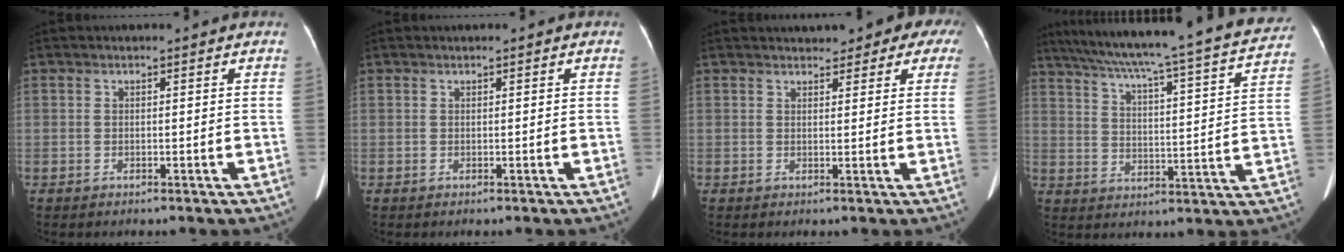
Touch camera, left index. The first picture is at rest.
{"total": 0.0}
{"total": 10.3, "force": [7.8, 5.1, 4.4], "torque": [-0.026, 0.024, 0.077]}
{"total": 27.4, "force": [24.3, 1.1, 12.5], "torque": [-0.203, -0.034, 0.314]}